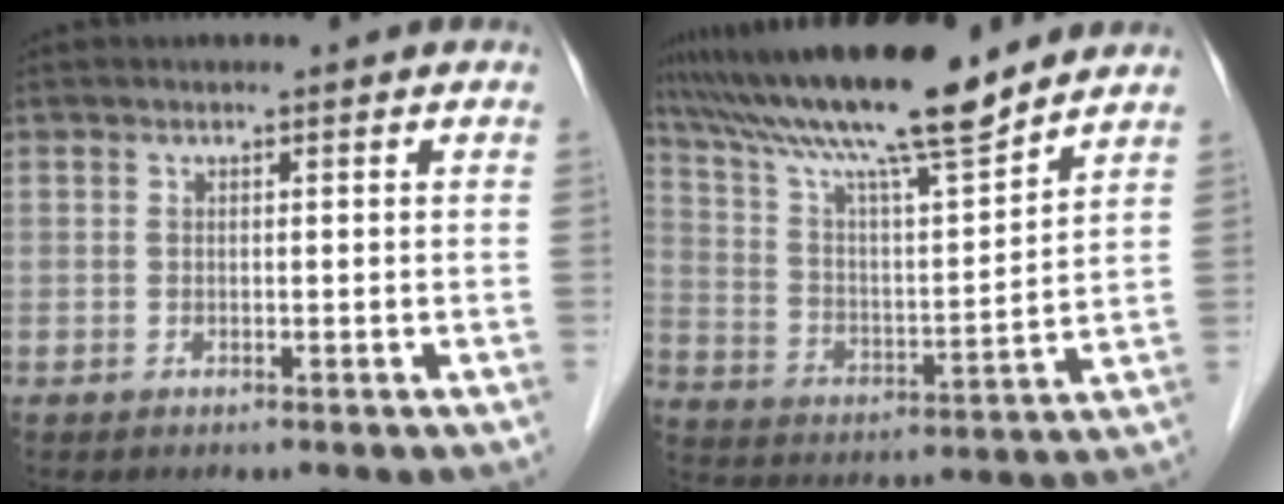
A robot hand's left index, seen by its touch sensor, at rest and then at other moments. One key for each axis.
{"total": 16.6, "fx": 14.3, "fy": 0.2, "fz": 8.4, "tx": -0.151, "ty": 0.003, "tz": 0.248}